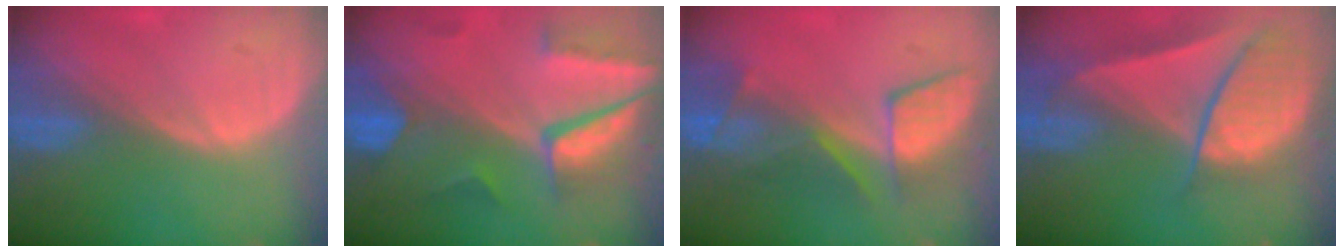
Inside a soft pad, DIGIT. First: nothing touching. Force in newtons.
{"total": 9.6, "press": 8.3, "slide": 4.9}
{"total": 8.3, "press": 8.3, "slide": 0.5}
{"total": 9.7, "press": 8.3, "slide": 5.1}